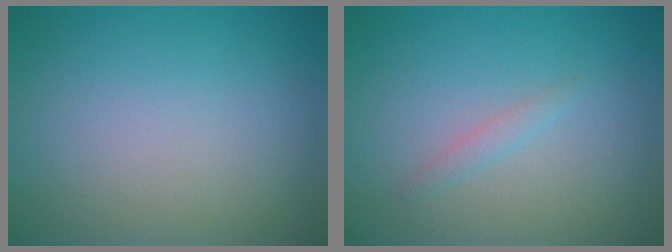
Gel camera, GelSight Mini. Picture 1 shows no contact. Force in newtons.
{"total": 0.9, "press": 0.9, "slide": 0.1}